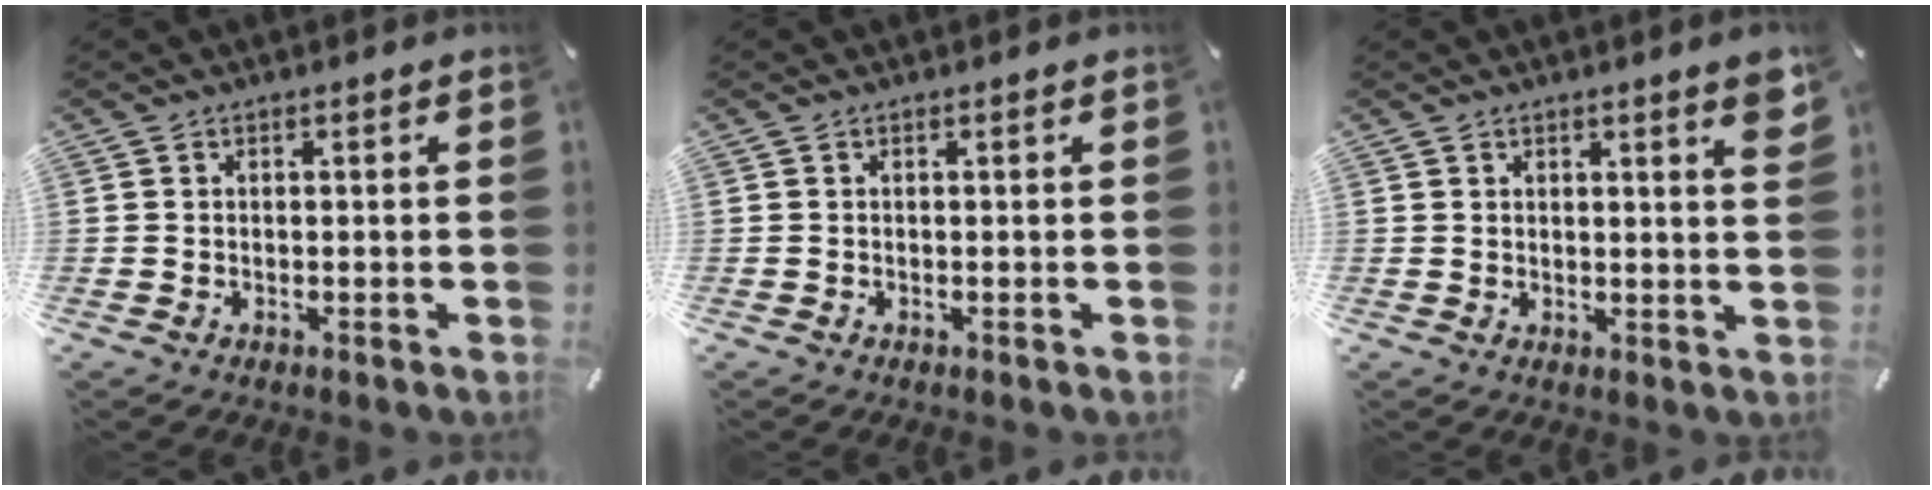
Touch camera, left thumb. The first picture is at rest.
{"total": 0.0}
{"total": 3.3, "force": [2.0, 0.7, 2.5], "torque": [-0.030, -0.010, 0.031]}